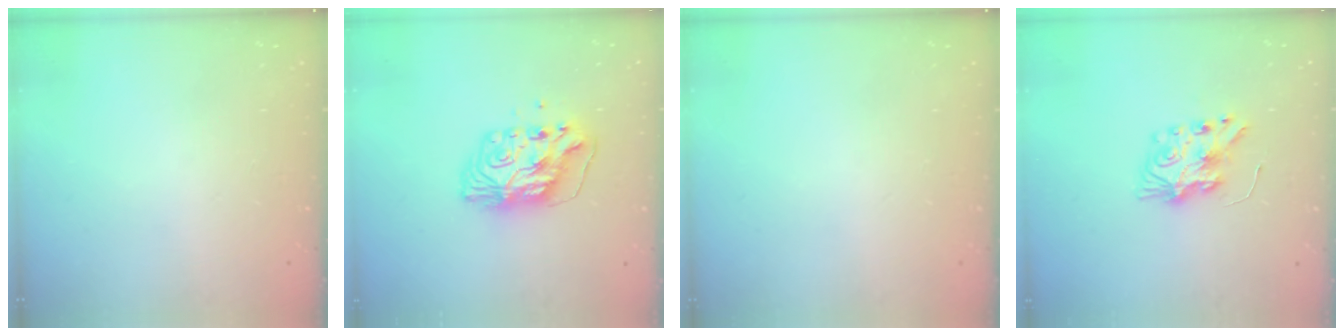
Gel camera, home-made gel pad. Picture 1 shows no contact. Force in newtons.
{"total": 11.3, "press": 11.3, "slide": 1.1}
{"total": 0.0}
{"total": 7.7, "press": 7.7, "slide": 0.3}